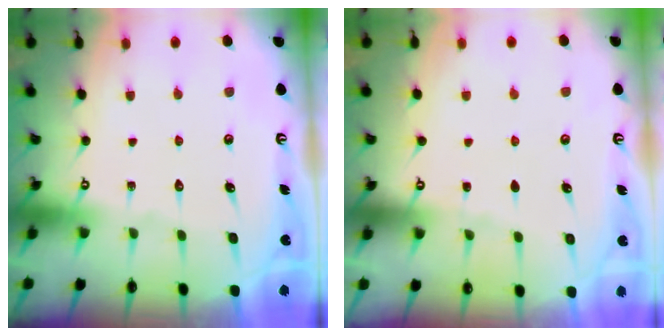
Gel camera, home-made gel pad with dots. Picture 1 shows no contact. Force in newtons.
{"total": 2.4, "press": 2.4, "slide": 0.5}